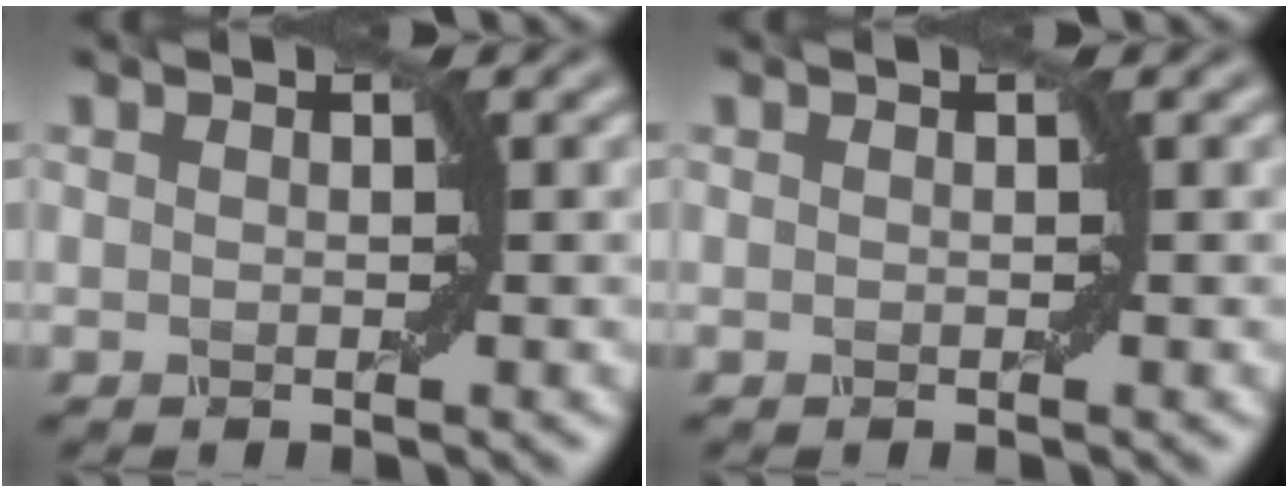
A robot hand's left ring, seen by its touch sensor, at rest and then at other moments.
{"total": 0.0}